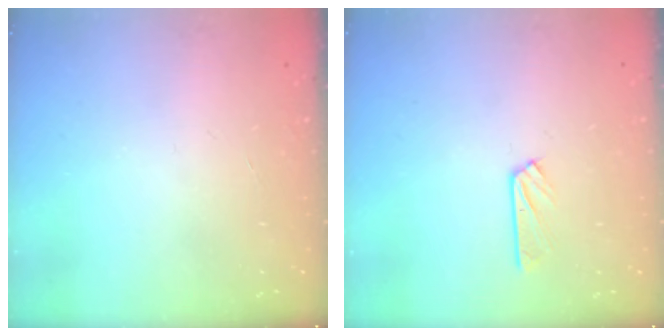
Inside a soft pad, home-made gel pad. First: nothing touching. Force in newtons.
{"total": 2.5, "press": 2.5, "slide": 0.3}